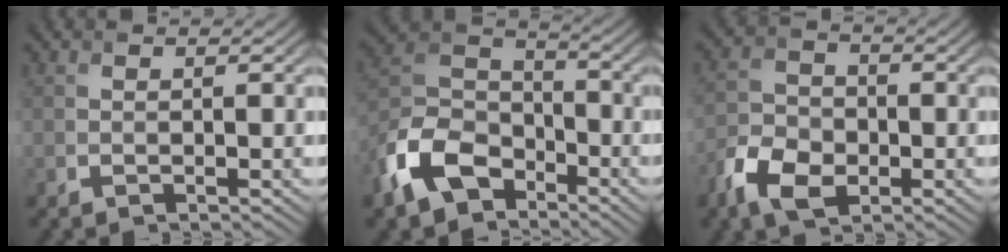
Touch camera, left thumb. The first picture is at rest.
{"total": 11.5, "force": [-6.7, 6.9, 6.2], "torque": [-0.148, -0.011, -0.155]}
{"total": 7.0, "force": [-3.6, 4.4, 4.0], "torque": [-0.094, -0.006, -0.078]}